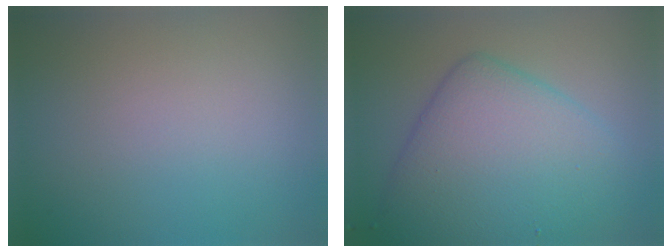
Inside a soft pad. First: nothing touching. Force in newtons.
{"total": 8.5, "press": 8.5, "slide": 0.3}